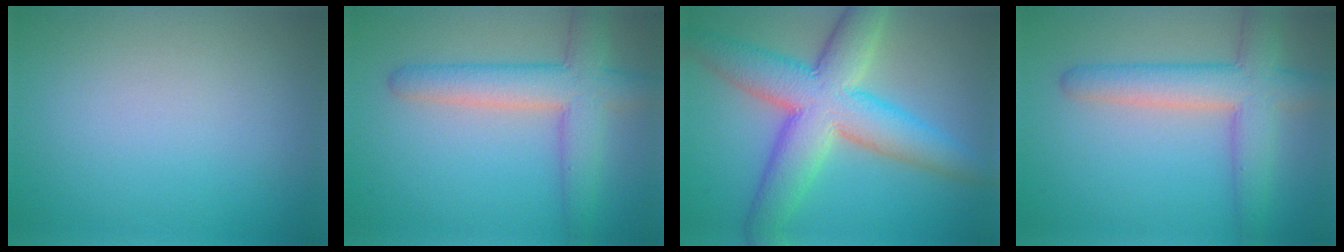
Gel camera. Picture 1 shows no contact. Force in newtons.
{"total": 5.9, "press": 5.9, "slide": 0.2}
{"total": 9.6, "press": 9.6, "slide": 0.2}
{"total": 5.9, "press": 5.9, "slide": 0.2}